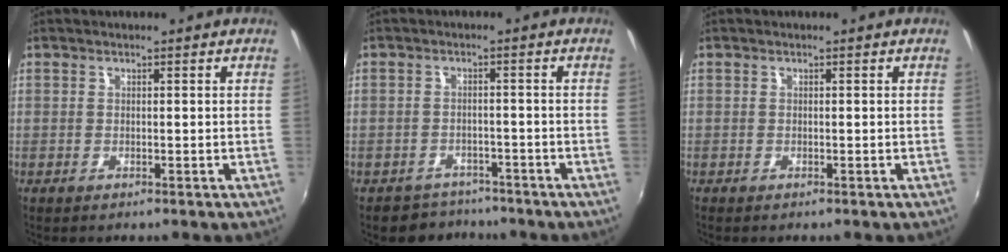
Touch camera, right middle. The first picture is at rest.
{"total": 5.2, "force": [-4.4, 2.9, -0.1], "torque": [-0.013, 0.012, -0.070]}
{"total": 0.0}